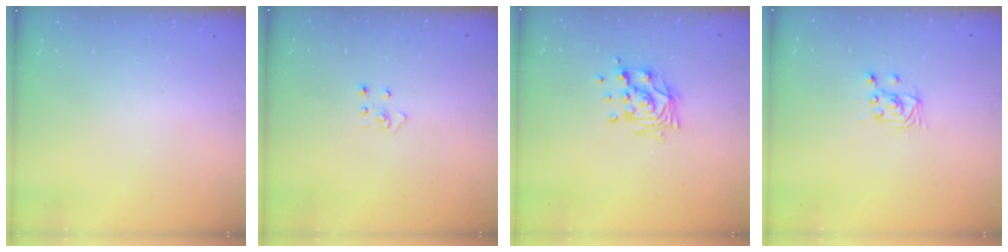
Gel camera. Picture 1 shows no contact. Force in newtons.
{"total": 3.1, "press": 3.1, "slide": 0.2}
{"total": 11.1, "press": 11.0, "slide": 0.9}
{"total": 2.5, "press": 2.5, "slide": 0.2}